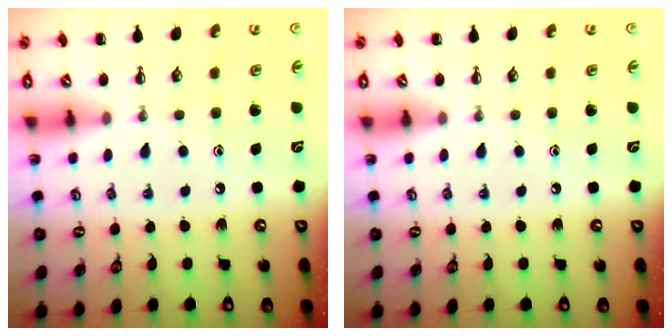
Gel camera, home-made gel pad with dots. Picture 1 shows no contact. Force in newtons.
{"total": 0.0}